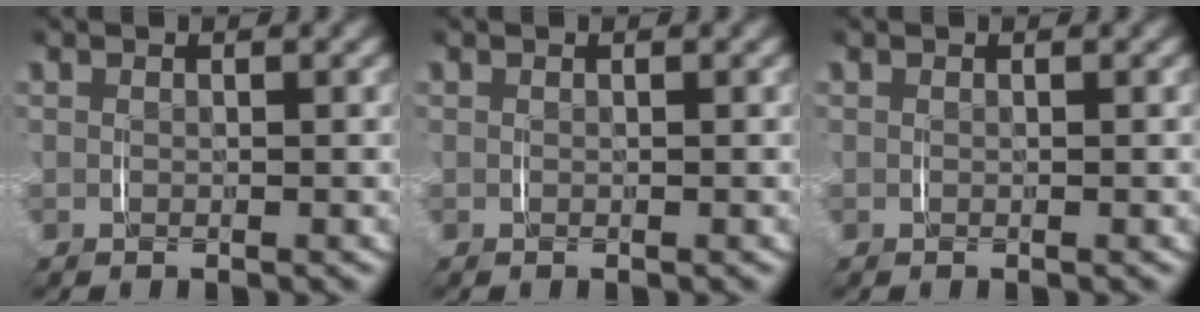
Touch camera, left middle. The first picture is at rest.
{"total": 0.0}
{"total": 0.0}